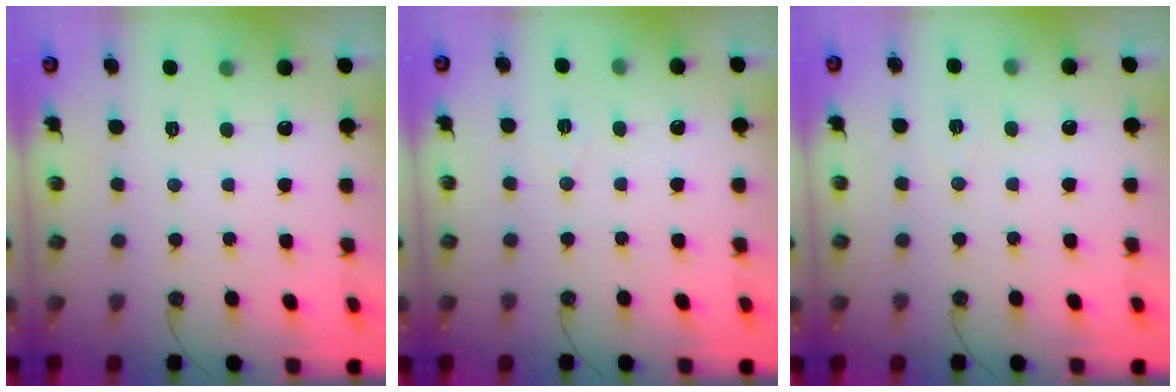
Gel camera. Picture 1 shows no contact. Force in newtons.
{"total": 5.2, "press": 2.7, "slide": 4.5}
{"total": 4.9, "press": 2.3, "slide": 4.3}